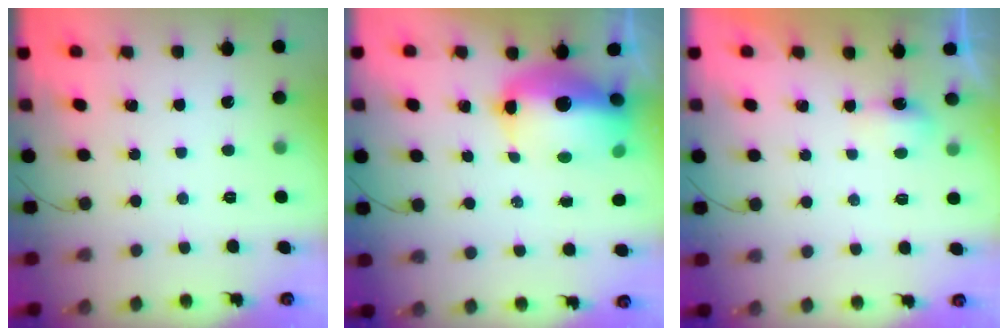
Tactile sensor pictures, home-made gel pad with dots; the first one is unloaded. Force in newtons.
{"total": 14.6, "press": 13.5, "slide": 5.6}
{"total": 7.9, "press": 3.5, "slide": 7.0}